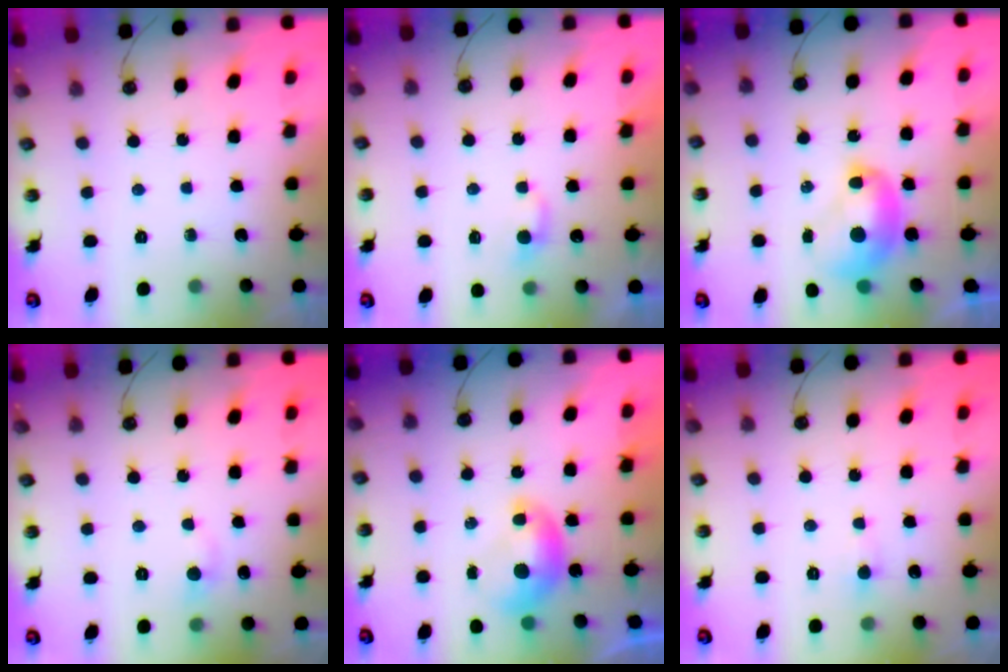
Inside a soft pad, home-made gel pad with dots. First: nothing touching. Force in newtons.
{"total": 2.5, "press": 2.4, "slide": 0.4}
{"total": 2.4, "press": 2.3, "slide": 0.3}
{"total": 1.2, "press": 0.9, "slide": 0.8}
{"total": 0.0}
{"total": 0.6, "press": 0.3, "slide": 0.4}